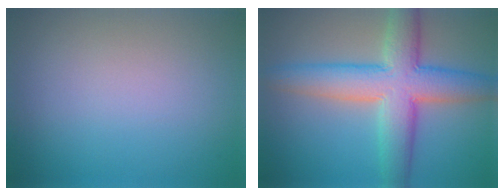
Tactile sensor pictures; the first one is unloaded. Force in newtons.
{"total": 8.6, "press": 8.6, "slide": 0.5}